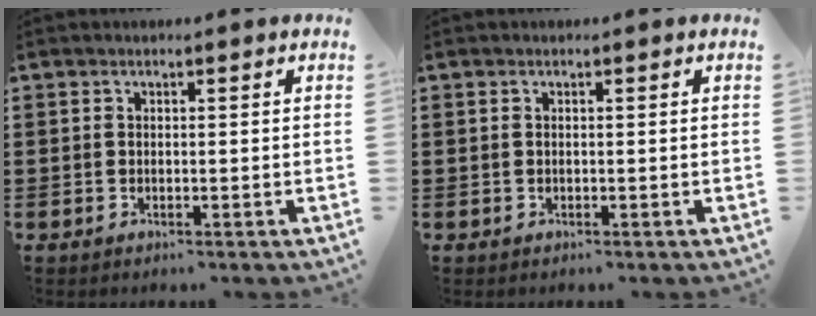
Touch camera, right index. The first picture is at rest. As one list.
[{"total": 0.0}]